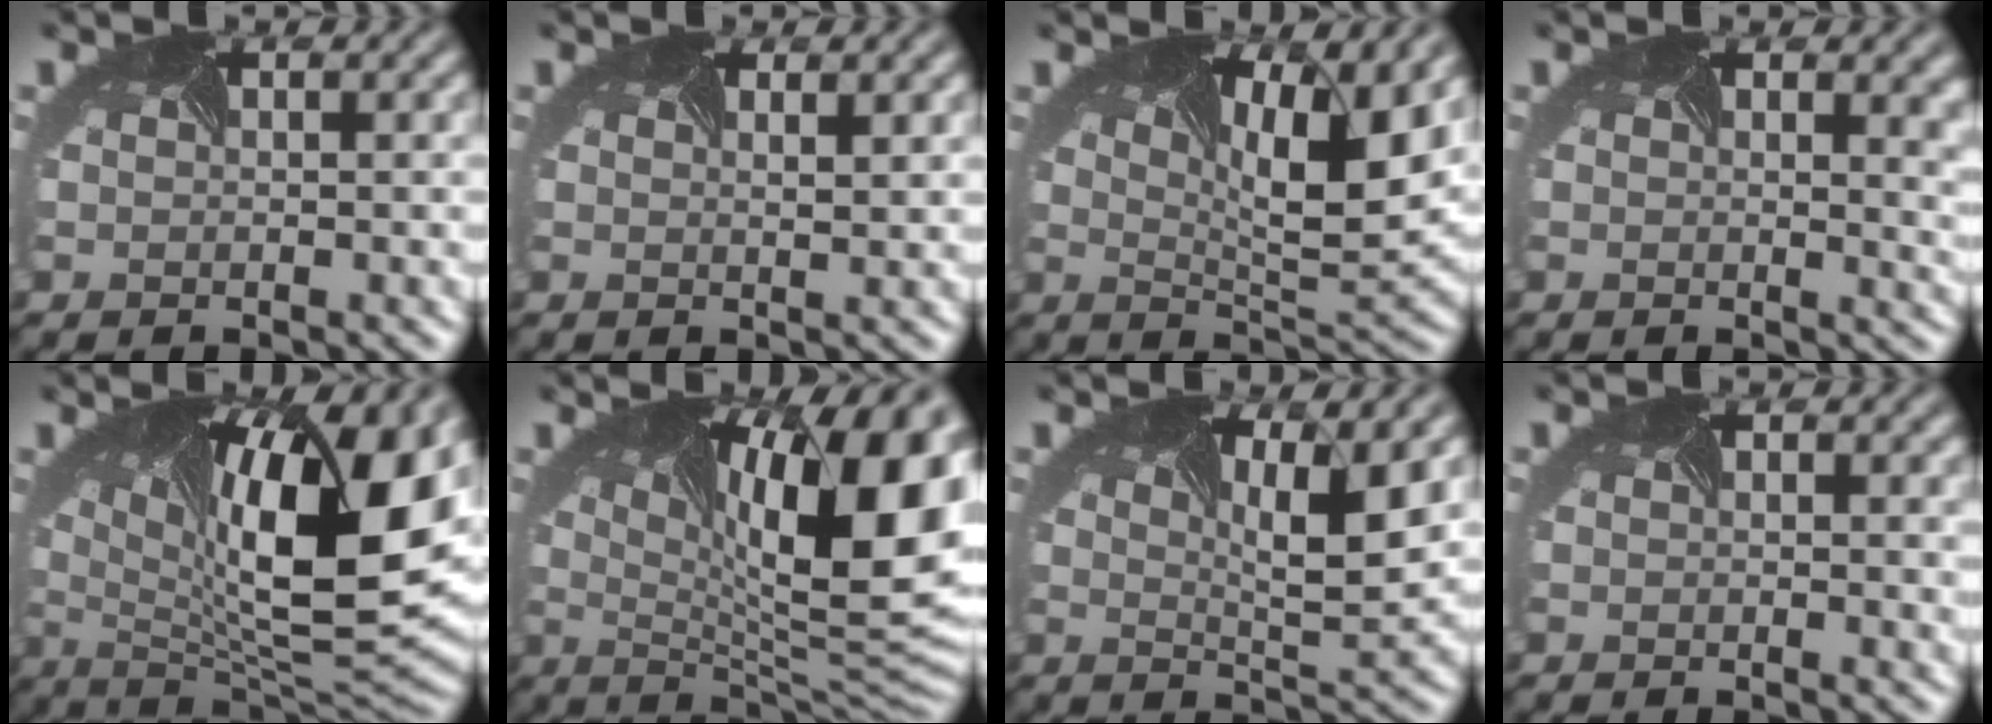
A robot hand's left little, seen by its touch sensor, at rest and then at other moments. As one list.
[{"total": 1.7, "force": [1.0, 0.7, 1.1], "torque": [0.006, 0.011, -0.011]}, {"total": 8.6, "force": [3.5, 2.5, 7.5], "torque": [-0.101, 0.000, 0.050]}, {"total": 7.4, "force": [2.9, 3.9, 5.5], "torque": [-0.059, 0.009, 0.047]}, {"total": 16.2, "force": [3.4, 6.3, 14.5], "torque": [-0.209, -0.008, 0.063]}, {"total": 16.9, "force": [3.5, 6.2, 15.4], "torque": [-0.188, 0.008, 0.053]}, {"total": 4.9, "force": [1.7, 1.2, 4.4], "torque": [-0.062, -0.006, 0.025]}, {"total": 1.9, "force": [1.0, 0.8, 1.5], "torque": [-0.012, 0.002, 0.012]}]